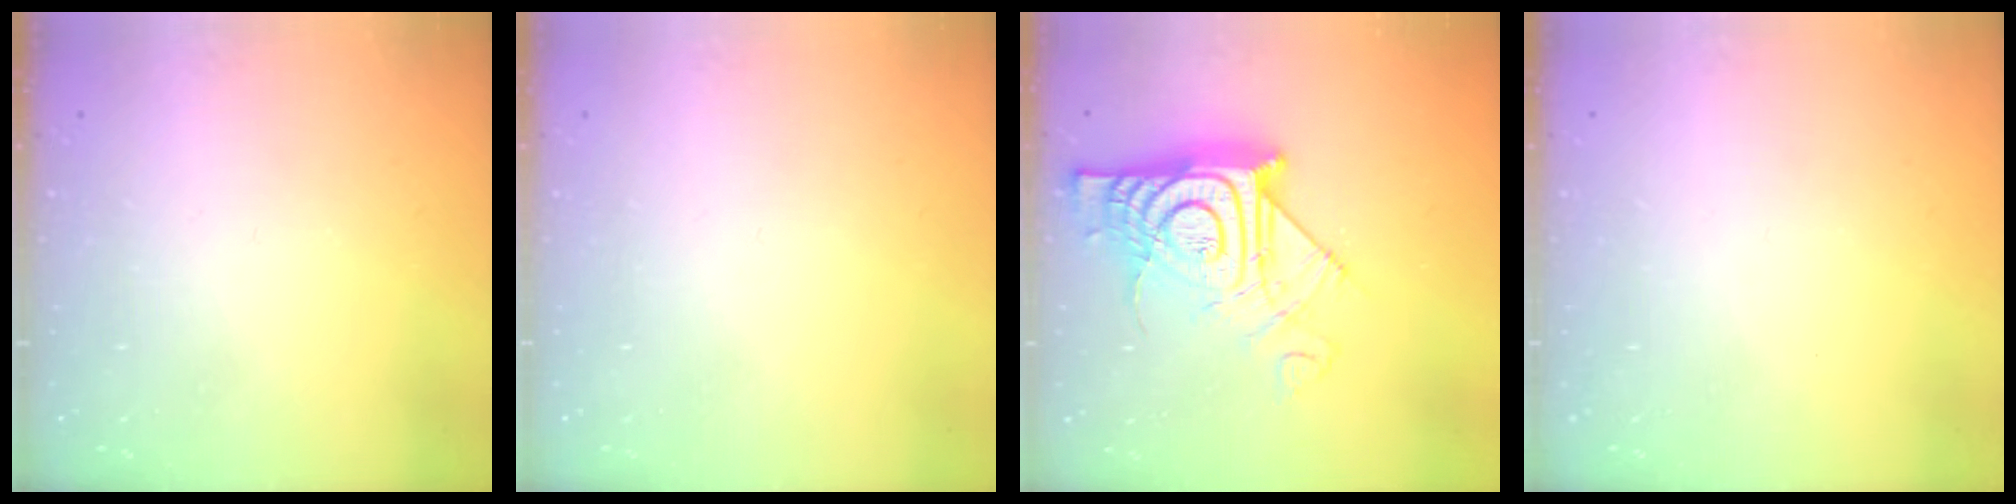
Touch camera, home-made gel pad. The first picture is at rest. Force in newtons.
{"total": 1.5, "press": 1.5, "slide": 0.1}
{"total": 15.9, "press": 15.7, "slide": 1.9}
{"total": 0.0}